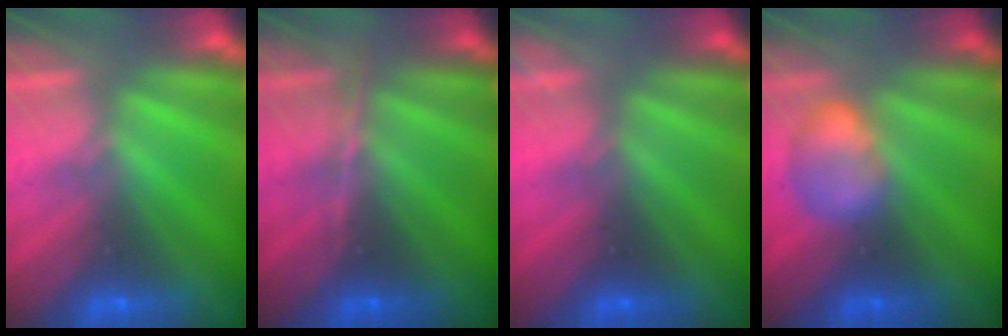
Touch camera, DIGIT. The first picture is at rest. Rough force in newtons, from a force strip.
{"total": 2.9}
{"total": 2.2}
{"total": 2.6}